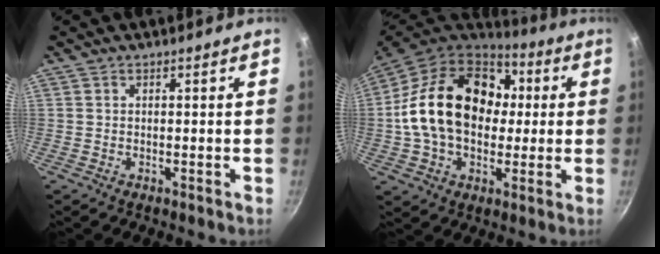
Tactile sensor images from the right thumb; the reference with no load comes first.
{"total": 24.0, "force": [2.2, 17.2, 16.5], "torque": [-0.270, 0.038, 0.032]}